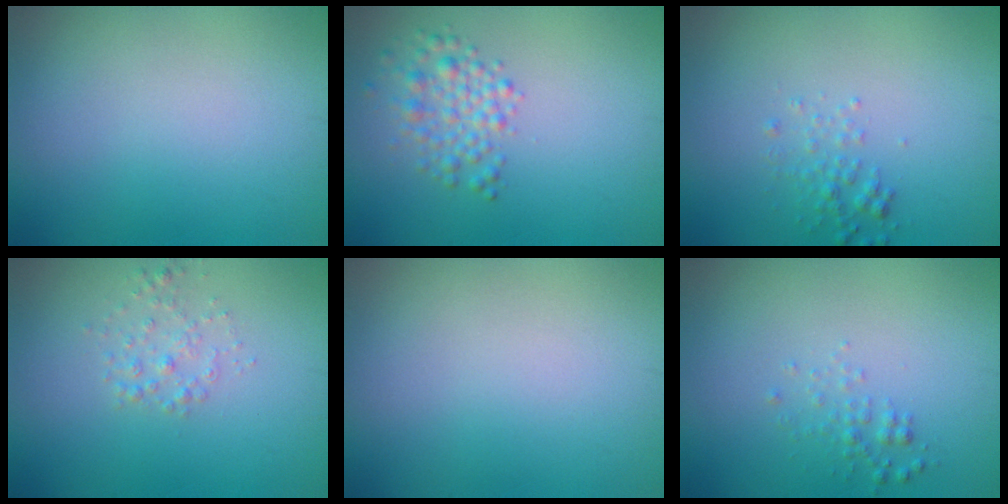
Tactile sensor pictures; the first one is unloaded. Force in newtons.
{"total": 2.6, "press": 2.6, "slide": 0.1}
{"total": 1.3, "press": 1.3, "slide": 0.0}
{"total": 1.4, "press": 1.4, "slide": 0.0}
{"total": 0.0}
{"total": 1.1, "press": 1.1, "slide": 0.0}